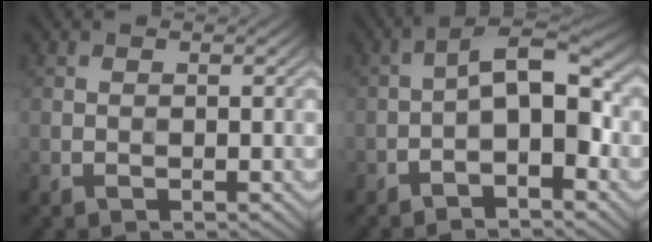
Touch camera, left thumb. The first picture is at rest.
{"total": 7.3, "force": [-2.2, 2.5, 6.4], "torque": [-0.097, 0.007, -0.033]}